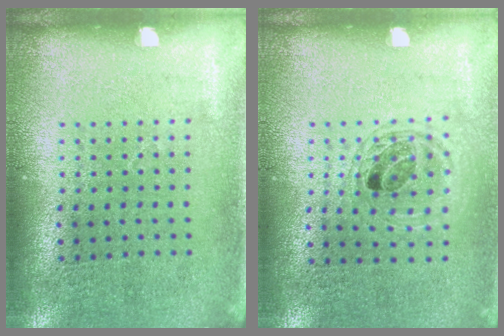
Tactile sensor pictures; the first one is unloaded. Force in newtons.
{"total": 1.3, "press": 1.2, "slide": 0.4}